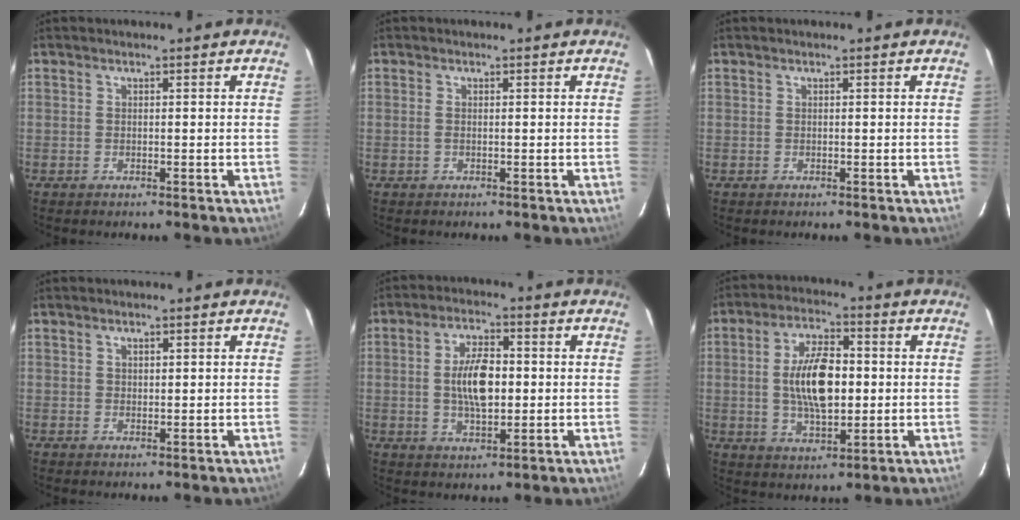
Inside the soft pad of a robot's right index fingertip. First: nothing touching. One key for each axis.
{"total": 0.7, "fx": 0.0, "fy": 0.3, "fz": 0.6, "tx": -0.016, "ty": 0.001, "tz": -0.003}
{"total": 0.0}
{"total": 1.1, "fx": 0.7, "fy": 0.8, "fz": 0.4, "tx": -0.003, "ty": 0.003, "tz": 0.012}
{"total": 9.0, "fx": 0.1, "fy": 4.4, "fz": 7.8, "tx": -0.145, "ty": 0.006, "tz": 0.005}
{"total": 12.1, "fx": 0.3, "fy": 5.8, "fz": 10.7, "tx": -0.196, "ty": 0.005, "tz": 0.007}